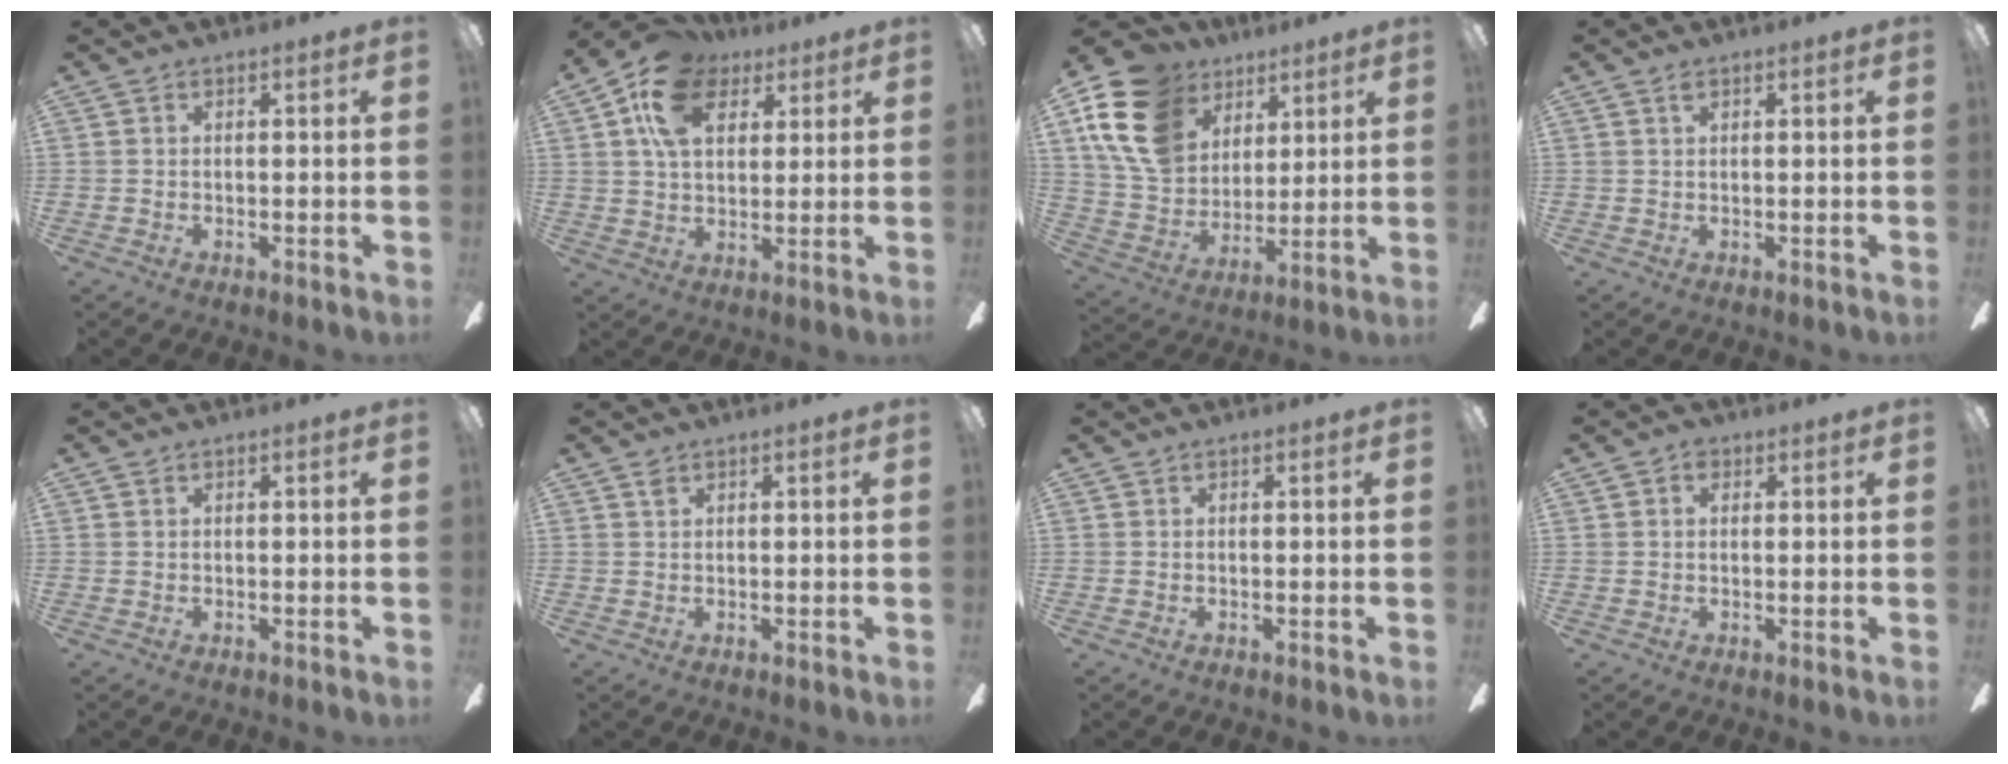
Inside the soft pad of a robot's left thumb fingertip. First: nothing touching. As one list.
[{"total": 13.9, "force": [6.4, 9.3, 8.1], "torque": [-0.136, 0.000, 0.118]}, {"total": 18.2, "force": [8.8, 13.2, 8.8], "torque": [-0.194, -0.026, 0.172]}, {"total": 0.9, "force": [0.5, 0.4, 0.6], "torque": [-0.015, 0.004, 0.007]}, {"total": 0.0}, {"total": 0.8, "force": [0.6, 0.4, 0.4], "torque": [-0.011, 0.001, 0.010]}, {"total": 0.0}, {"total": 1.7, "force": [0.5, 1.3, 1.0], "torque": [-0.012, 0.003, 0.007]}]